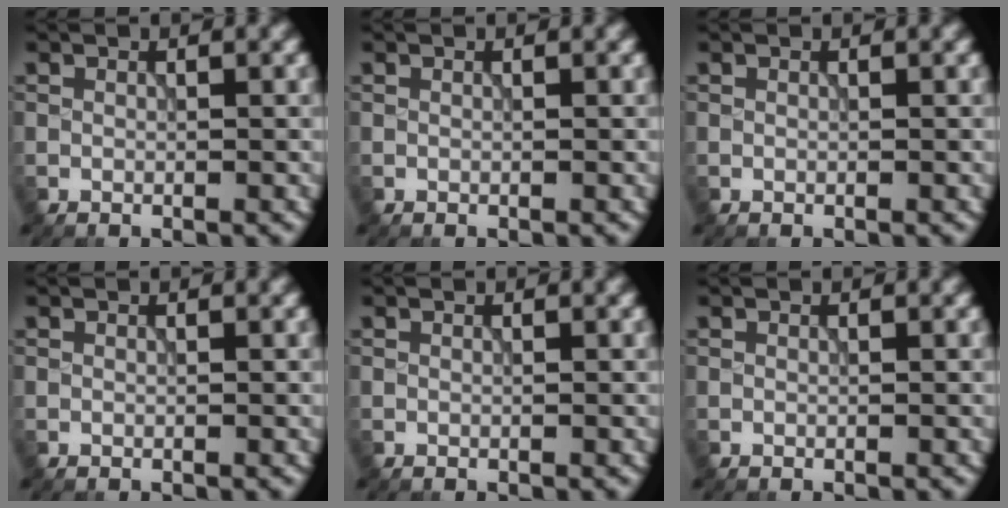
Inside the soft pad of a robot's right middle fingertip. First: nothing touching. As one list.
[{"total": 0.0}, {"total": 0.0}, {"total": 0.0}, {"total": 0.0}, {"total": 0.0}]